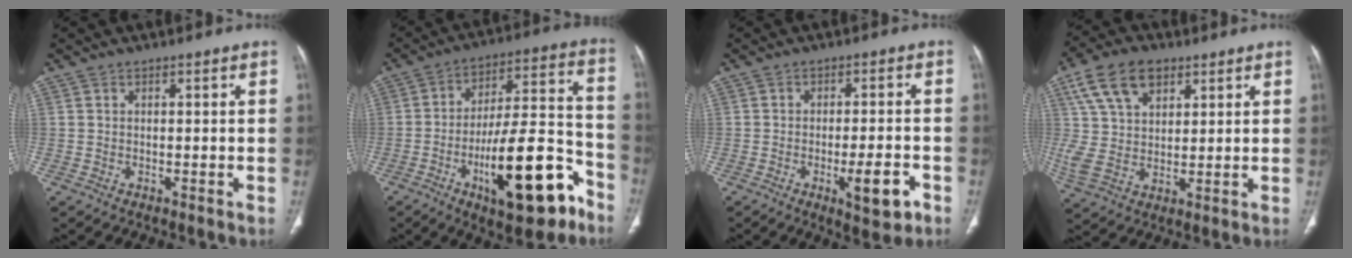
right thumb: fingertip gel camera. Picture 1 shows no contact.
{"total": 21.6, "force": [-10.6, 7.2, 17.4], "torque": [-0.255, 0.073, -0.157]}
{"total": 7.1, "force": [-3.0, 2.1, 6.1], "torque": [-0.084, 0.007, -0.039]}
{"total": 12.6, "force": [6.3, 7.6, 7.9], "torque": [-0.142, -0.012, 0.121]}